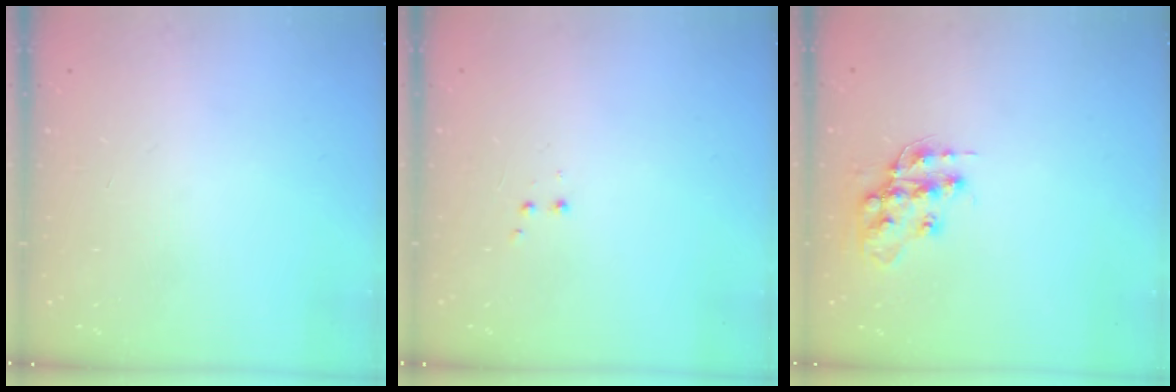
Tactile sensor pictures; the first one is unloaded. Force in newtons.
{"total": 2.0, "press": 1.8, "slide": 0.9}
{"total": 14.0, "press": 14.0, "slide": 0.7}